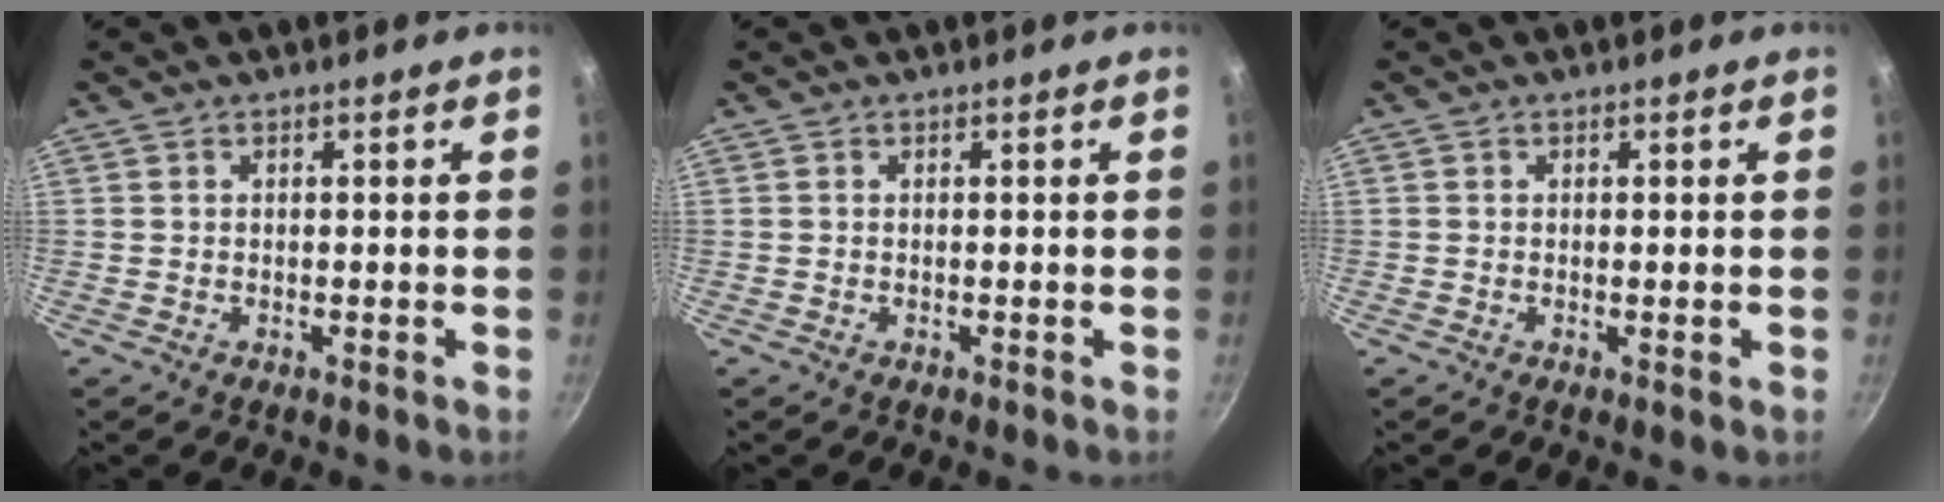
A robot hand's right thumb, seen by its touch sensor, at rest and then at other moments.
{"total": 0.0}
{"total": 0.6, "force": [0.0, 0.0, 0.6], "torque": [-0.010, -0.003, -0.002]}